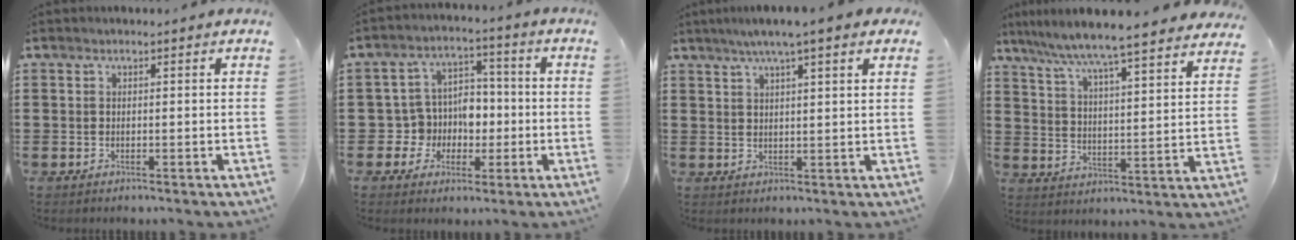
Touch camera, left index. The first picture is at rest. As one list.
[{"total": 6.9, "force": [-0.9, 6.6, 1.6], "torque": [-0.048, 0.011, -0.014]}, {"total": 4.7, "force": [3.3, 0.0, 3.4], "torque": [-0.073, 0.001, 0.058]}, {"total": 5.8, "force": [5.4, -0.6, 2.2], "torque": [-0.068, -0.043, 0.085]}]